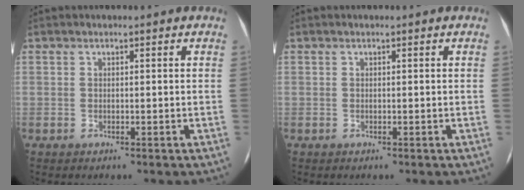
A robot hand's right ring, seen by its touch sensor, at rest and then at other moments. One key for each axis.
{"total": 0.0}